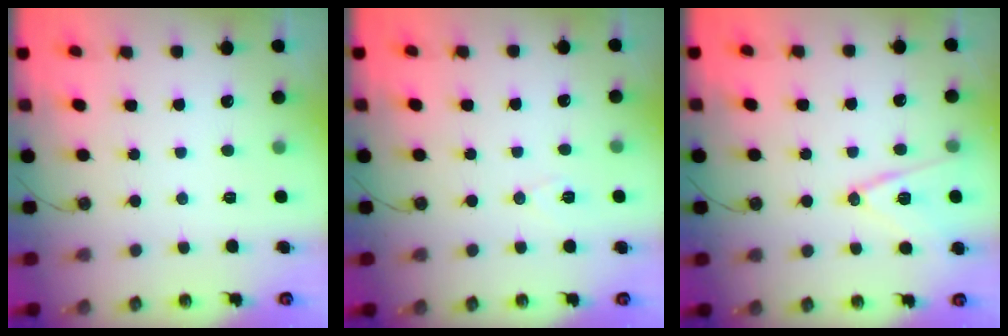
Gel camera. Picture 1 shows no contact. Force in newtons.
{"total": 5.6, "press": 3.5, "slide": 4.4}
{"total": 11.5, "press": 10.9, "slide": 3.8}